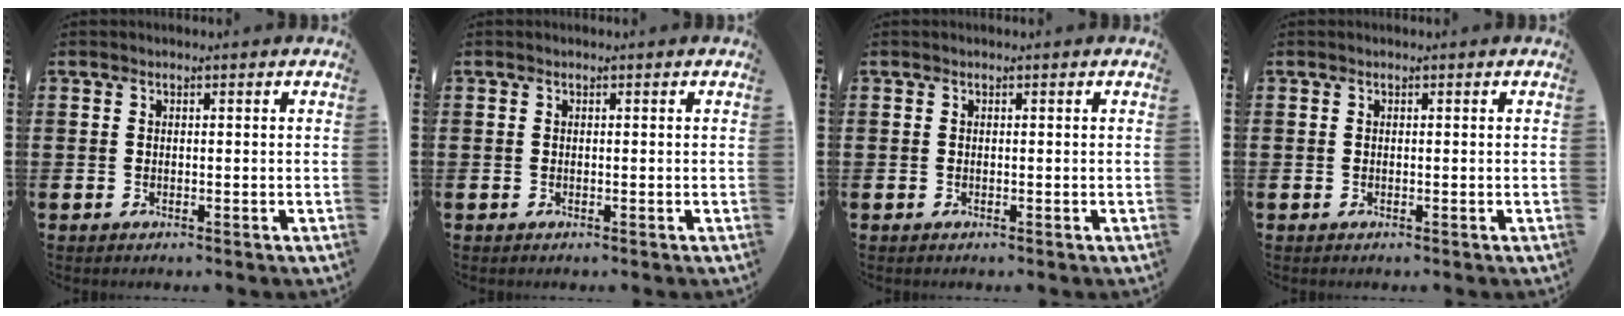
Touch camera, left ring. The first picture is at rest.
{"total": 0.0}
{"total": 0.0}
{"total": 0.0}